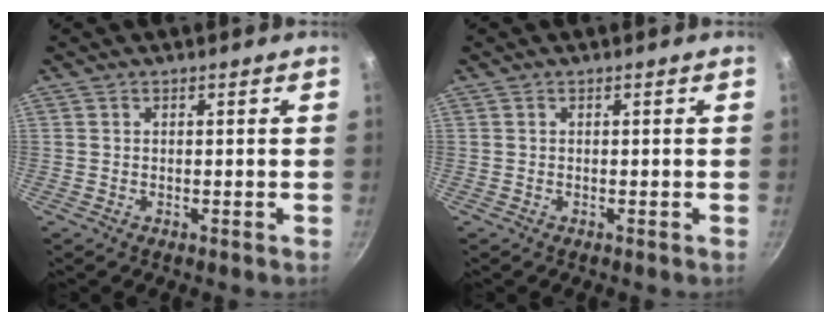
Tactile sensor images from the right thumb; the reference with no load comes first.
{"total": 0.0}